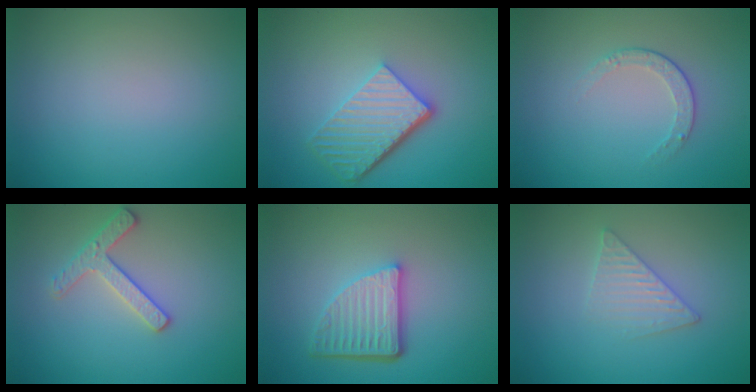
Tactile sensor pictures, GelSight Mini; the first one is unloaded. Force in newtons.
{"total": 5.6, "press": 3.9, "slide": 3.9}
{"total": 1.6, "press": 1.2, "slide": 1.1}
{"total": 2.5, "press": 2.5, "slide": 0.3}
{"total": 5.0, "press": 3.5, "slide": 3.6}
{"total": 2.4, "press": 2.3, "slide": 0.2}